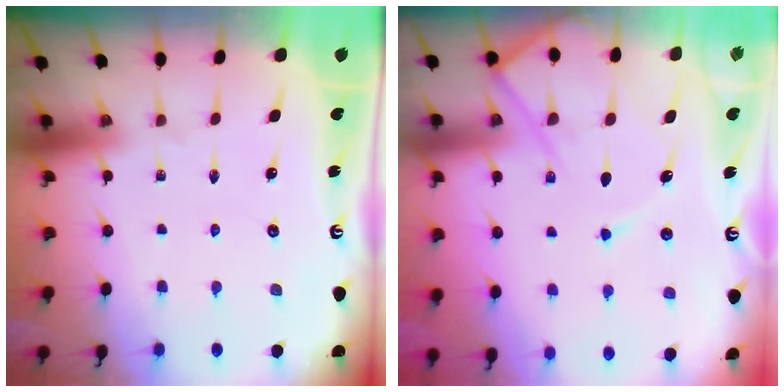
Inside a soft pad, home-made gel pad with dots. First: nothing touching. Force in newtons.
{"total": 11.7, "press": 11.6, "slide": 1.2}